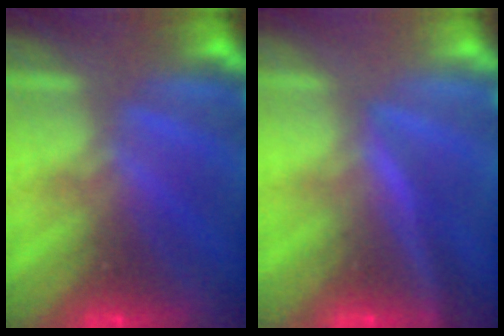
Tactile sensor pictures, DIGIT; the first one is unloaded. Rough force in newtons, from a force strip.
{"total": 2.8}